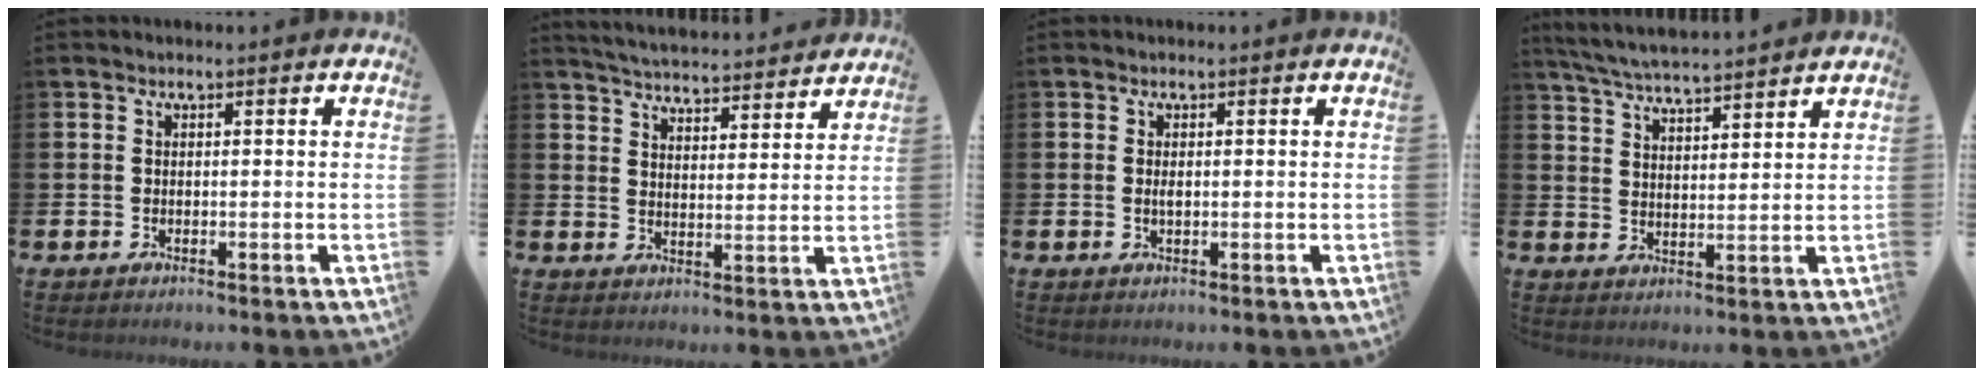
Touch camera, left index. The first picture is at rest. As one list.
[{"total": 5.2, "force": [5.2, 0.3, 0.3], "torque": [-0.018, -0.043, 0.090]}, {"total": 0.8, "force": [0.1, 0.3, 0.7], "torque": [-0.008, -0.002, 0.001]}, {"total": 5.7, "force": [5.6, 0.0, 0.9], "torque": [-0.039, -0.033, 0.100]}]